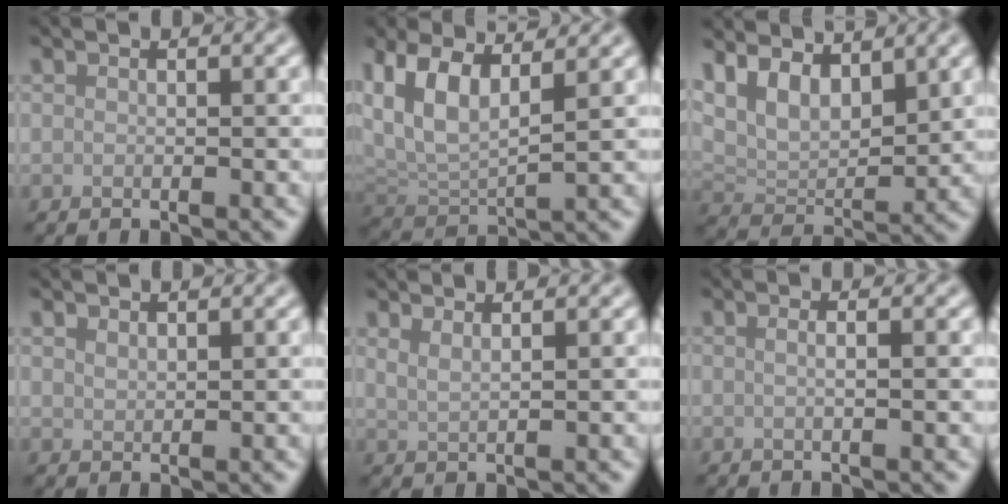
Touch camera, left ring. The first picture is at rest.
{"total": 6.3, "force": [3.0, 2.9, 4.7], "torque": [-0.101, 0.002, 0.055]}
{"total": 6.2, "force": [3.7, 3.3, 3.9], "torque": [-0.076, -0.003, 0.065]}
{"total": 1.0, "force": [0.8, 0.4, 0.3], "torque": [-0.010, 0.000, 0.019]}
{"total": 2.1, "force": [1.4, 0.8, 1.2], "torque": [-0.014, 0.002, 0.017]}
{"total": 2.4, "force": [0.6, 1.2, 2.0], "torque": [-0.009, 0.004, -0.014]}